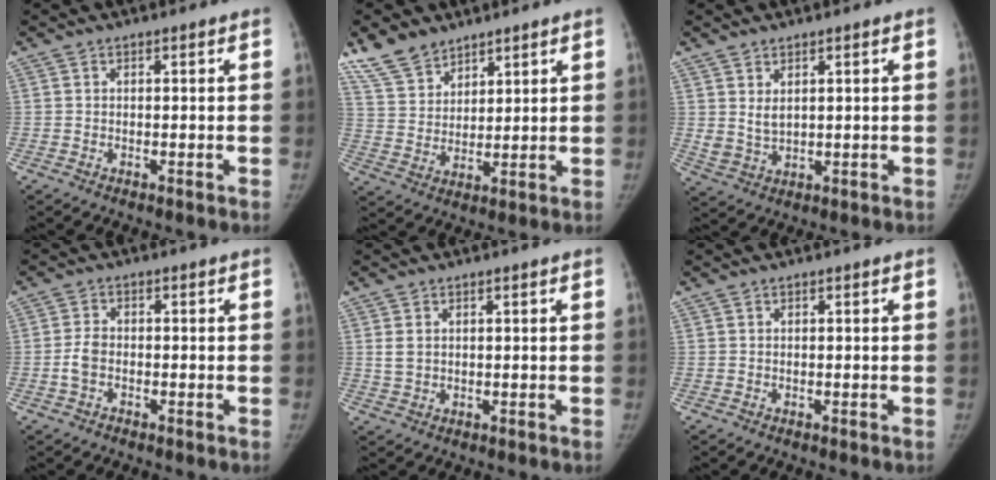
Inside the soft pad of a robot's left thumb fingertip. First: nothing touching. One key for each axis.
{"total": 8.5, "fx": 6.7, "fy": 4.6, "fz": 2.4, "tx": -0.027, "ty": -0.032, "tz": 0.139}
{"total": 3.4, "fx": 1.4, "fy": 2.0, "fz": 2.3, "tx": -0.041, "ty": -0.014, "tz": 0.038}
{"total": 3.0, "fx": -1.2, "fy": 2.0, "fz": 1.9, "tx": -0.041, "ty": 0.012, "tz": -0.027}
{"total": 2.5, "fx": 0.7, "fy": 1.8, "fz": 1.6, "tx": -0.026, "ty": -0.004, "tz": 0.021}
{"total": 0.0}